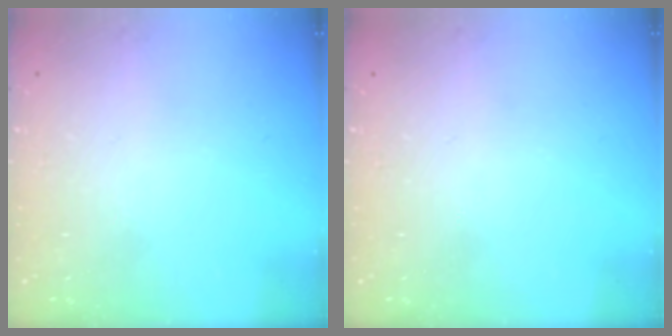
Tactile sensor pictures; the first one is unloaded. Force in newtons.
{"total": 0.0}